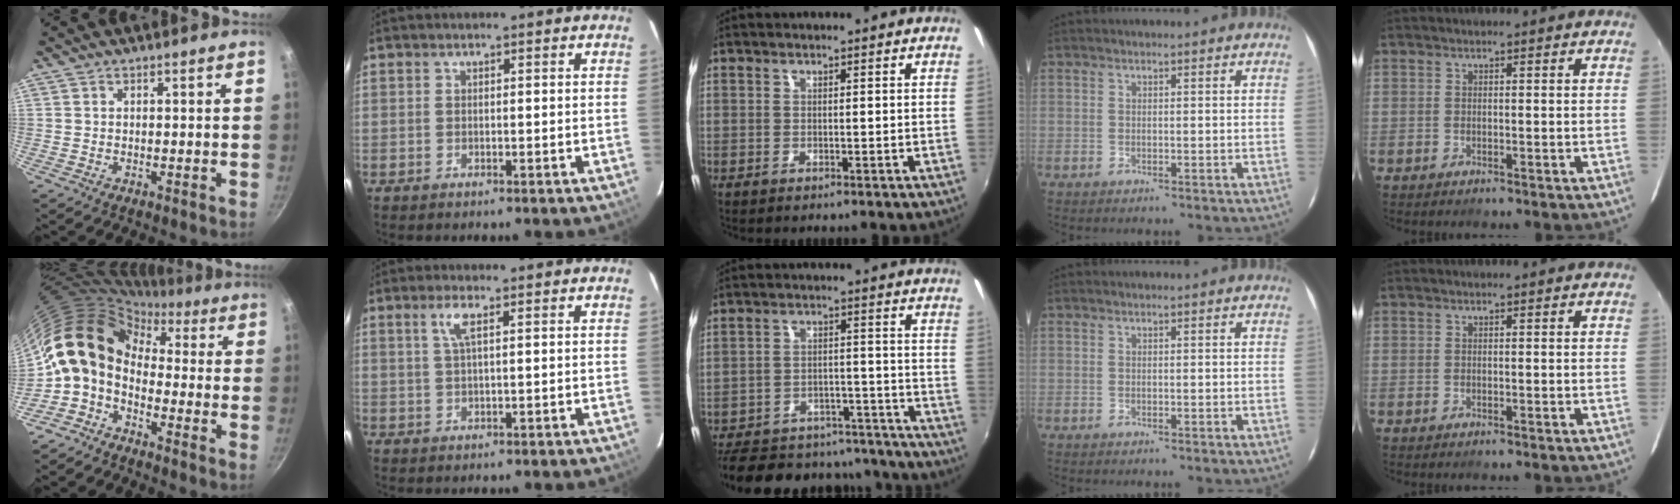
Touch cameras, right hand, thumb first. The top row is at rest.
{"thumb": {"total": 13.3, "force": [-0.3, 9.5, 9.3], "torque": [-0.155, 0.040, -0.028]}, "index": {"total": 3.0, "force": [1.3, 0.3, 2.7], "torque": [-0.056, 0.003, 0.026]}, "middle": {"total": 25.8, "force": [-21.9, 10.1, 9.2], "torque": [-0.203, 0.031, -0.277]}}